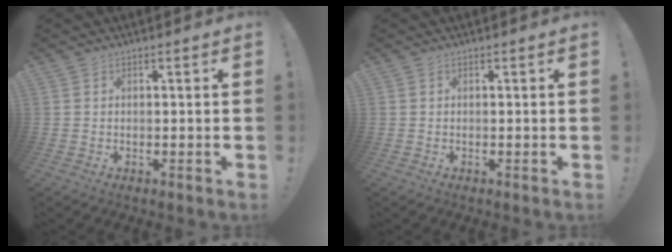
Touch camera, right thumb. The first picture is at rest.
{"total": 0.0}